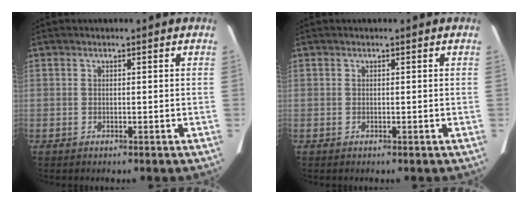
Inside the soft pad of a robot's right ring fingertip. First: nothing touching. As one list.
[{"total": 0.0}]